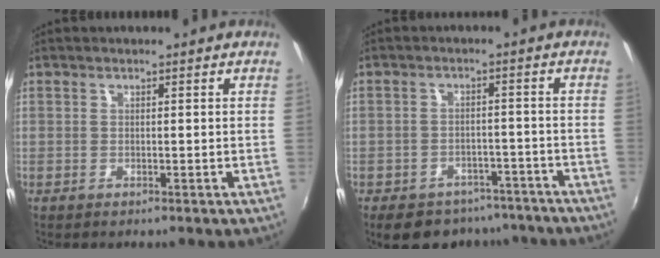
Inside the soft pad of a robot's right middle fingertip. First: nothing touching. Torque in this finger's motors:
{"motor_torque": [1.04, -1.11, 0.12, 0.04]}